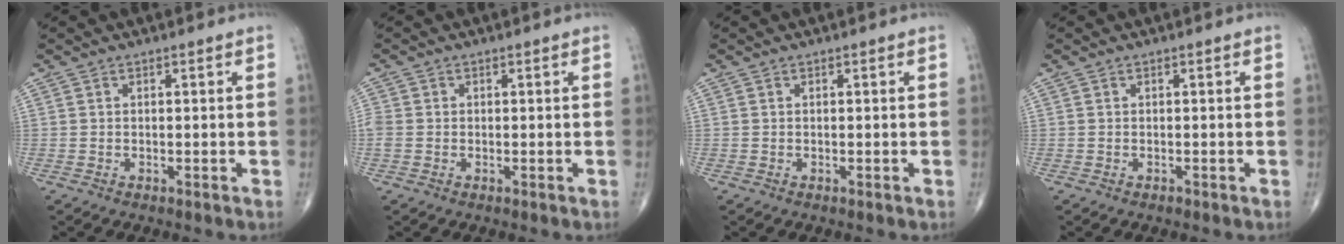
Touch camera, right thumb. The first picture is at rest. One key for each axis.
{"total": 2.0, "fx": -0.1, "fy": 1.7, "fz": 1.1, "tx": -0.029, "ty": 0.004, "tz": -0.002}
{"total": 0.0}
{"total": 0.0}